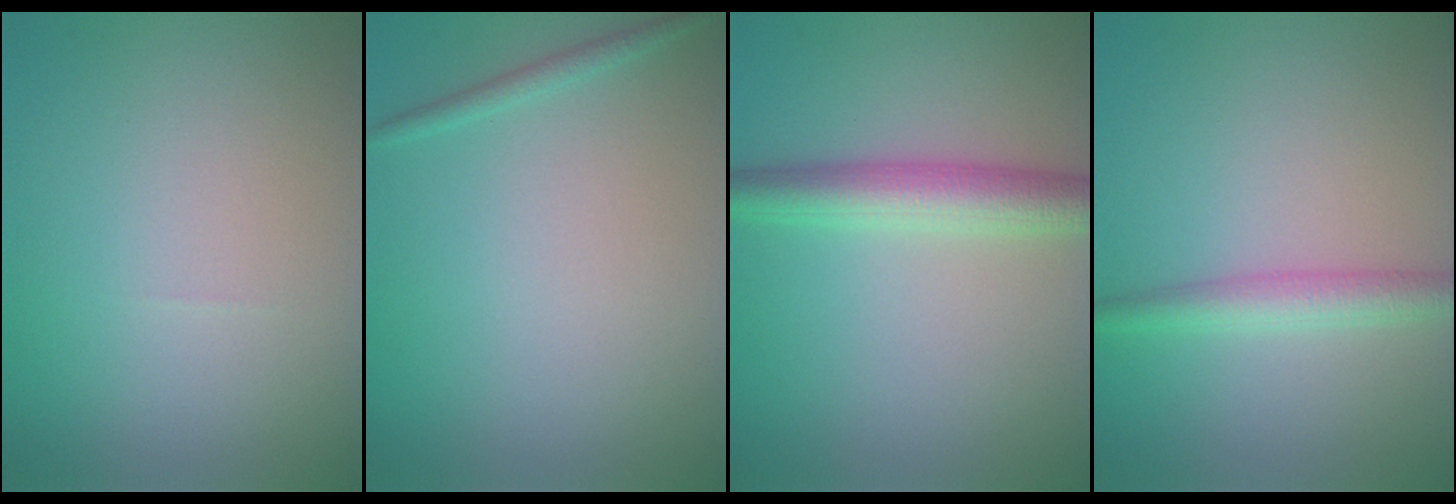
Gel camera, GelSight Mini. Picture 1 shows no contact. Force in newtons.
{"total": 1.0, "press": 1.0, "slide": 0.1}
{"total": 4.4, "press": 4.4, "slide": 0.0}
{"total": 2.7, "press": 2.7, "slide": 0.1}